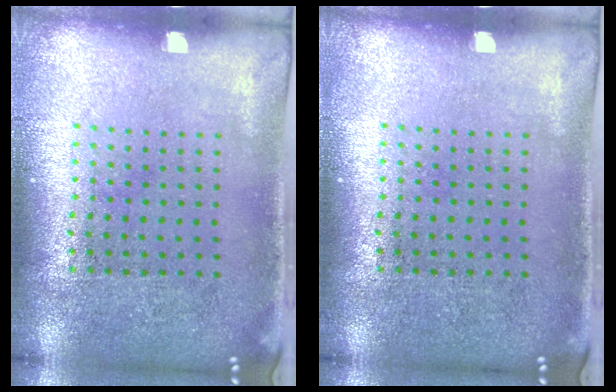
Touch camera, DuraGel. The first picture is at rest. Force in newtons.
{"total": 0.0}